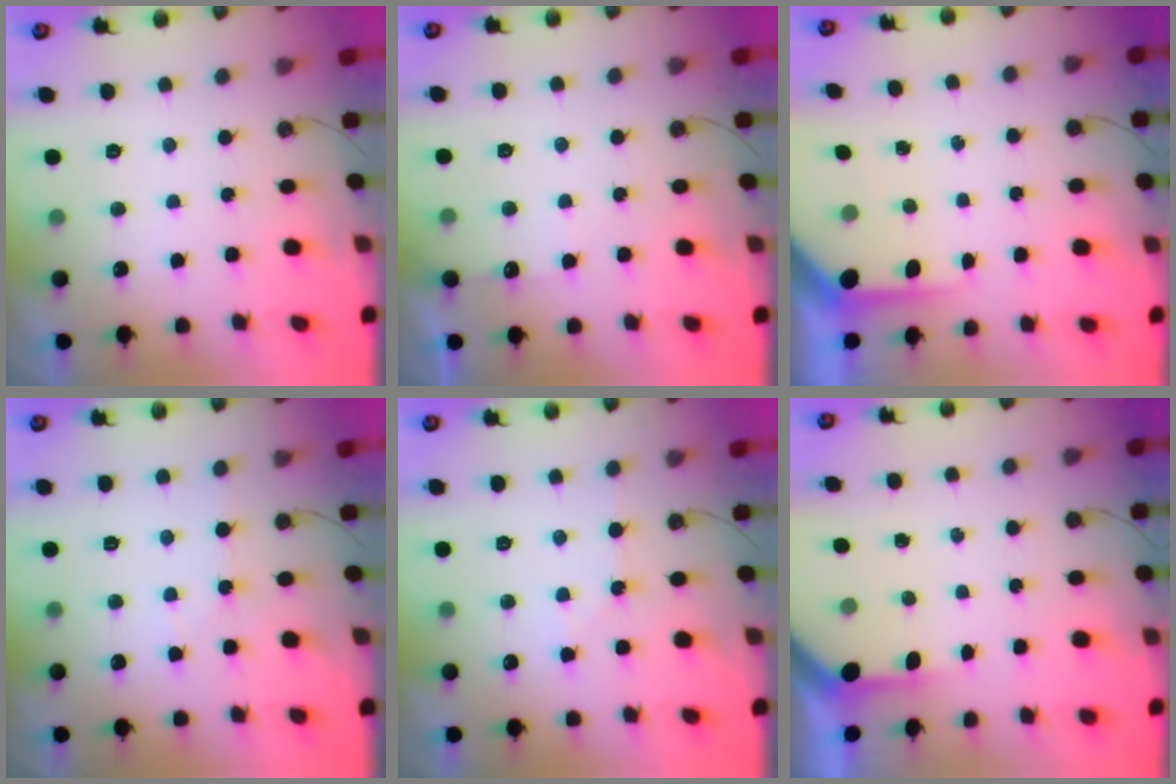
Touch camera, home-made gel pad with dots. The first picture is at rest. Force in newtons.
{"total": 5.7, "press": 5.6, "slide": 0.6}
{"total": 6.2, "press": 6.2, "slide": 0.6}
{"total": 3.6, "press": 3.5, "slide": 0.6}
{"total": 4.0, "press": 3.9, "slide": 0.6}
{"total": 4.0, "press": 4.0, "slide": 0.3}